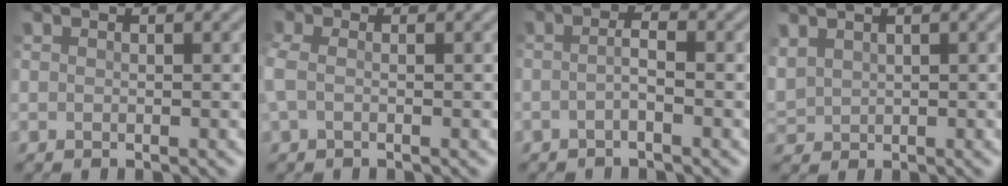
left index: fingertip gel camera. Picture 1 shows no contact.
{"total": 1.8, "force": [-0.3, 1.0, 1.5], "torque": [-0.043, 0.001, -0.014]}
{"total": 1.7, "force": [-0.7, 0.2, 1.5], "torque": [-0.031, 0.000, -0.020]}
{"total": 2.0, "force": [1.2, 1.2, 1.0], "torque": [-0.034, 0.006, 0.029]}